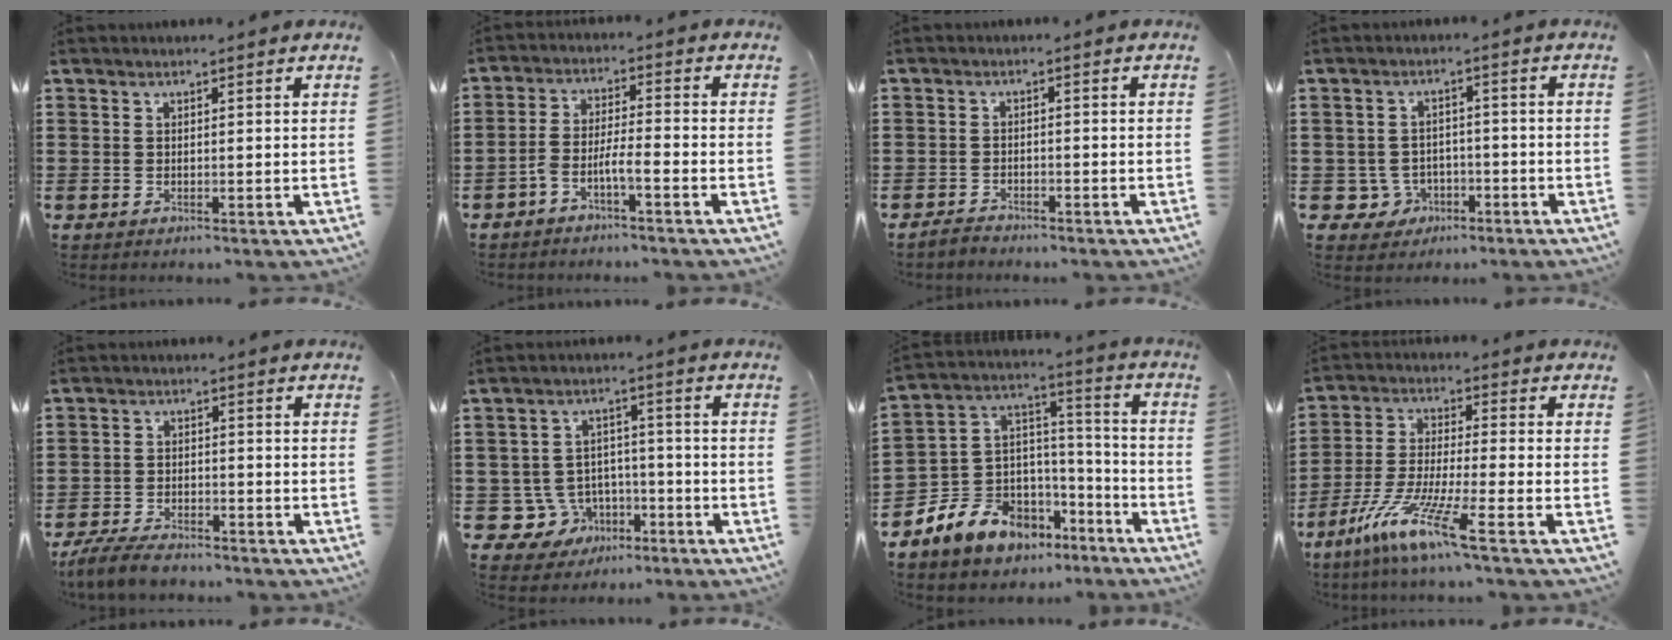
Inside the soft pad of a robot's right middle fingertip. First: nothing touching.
{"total": 3.7, "force": [-2.6, 0.3, 2.6], "torque": [-0.055, 0.002, -0.053]}
{"total": 2.2, "force": [-2.1, 0.7, -0.1], "torque": [-0.004, 0.005, -0.046]}
{"total": 4.1, "force": [-2.4, 3.2, 1.1], "torque": [-0.042, 0.002, -0.053]}
{"total": 5.1, "force": [-4.7, 1.4, 1.4], "torque": [-0.043, 0.001, -0.099]}
{"total": 6.9, "force": [-3.4, 5.8, 1.5], "torque": [-0.068, 0.008, -0.063]}
{"total": 8.4, "force": [-5.8, 6.1, 0.6], "torque": [-0.057, -0.002, -0.115]}
{"total": 10.3, "force": [-7.2, 0.5, 7.3], "torque": [-0.155, -0.008, -0.143]}